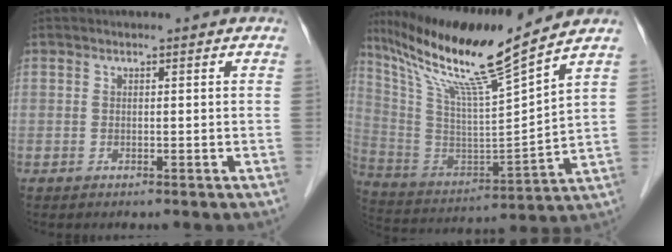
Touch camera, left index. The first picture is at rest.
{"total": 17.9, "force": [14.1, -1.1, 11.0], "torque": [-0.204, -0.004, 0.258]}